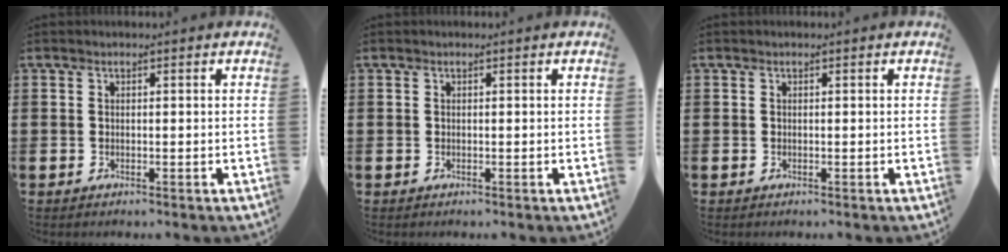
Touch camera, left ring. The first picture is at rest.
{"total": 0.0}
{"total": 0.0}